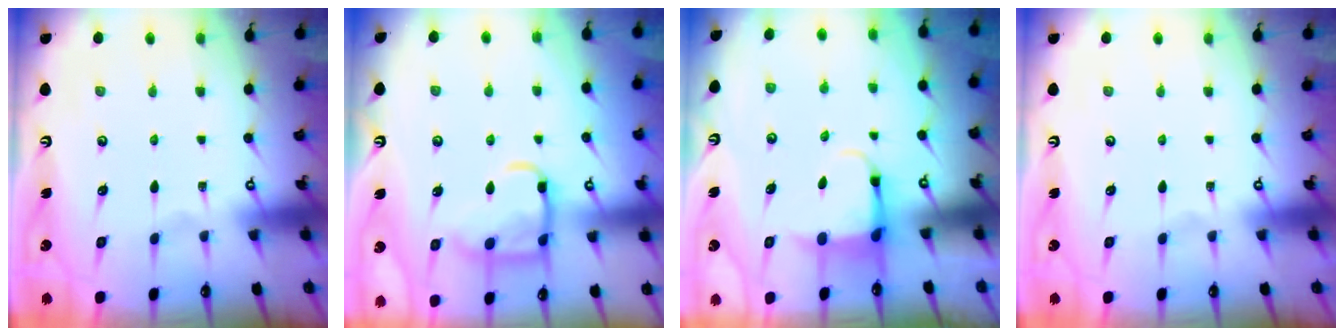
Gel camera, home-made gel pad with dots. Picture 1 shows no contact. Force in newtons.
{"total": 12.7, "press": 12.7, "slide": 1.1}
{"total": 3.7, "press": 3.6, "slide": 0.9}
{"total": 0.0}